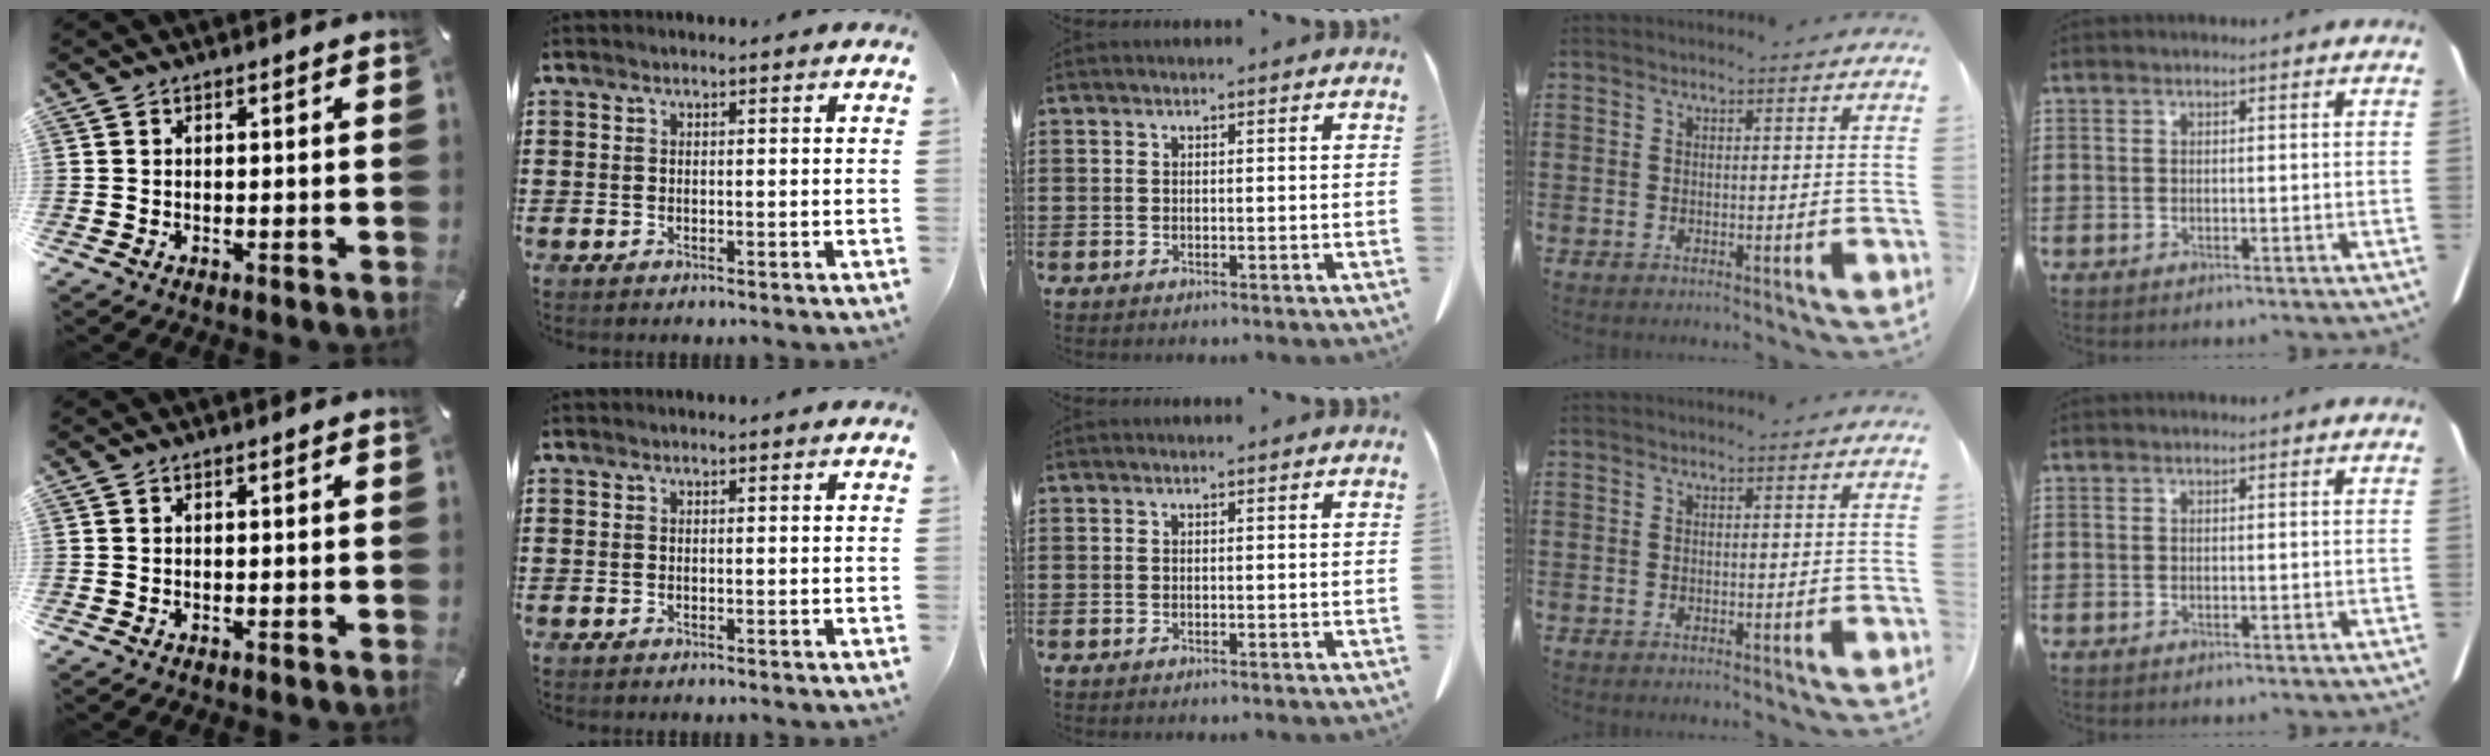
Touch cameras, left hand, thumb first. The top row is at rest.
{}